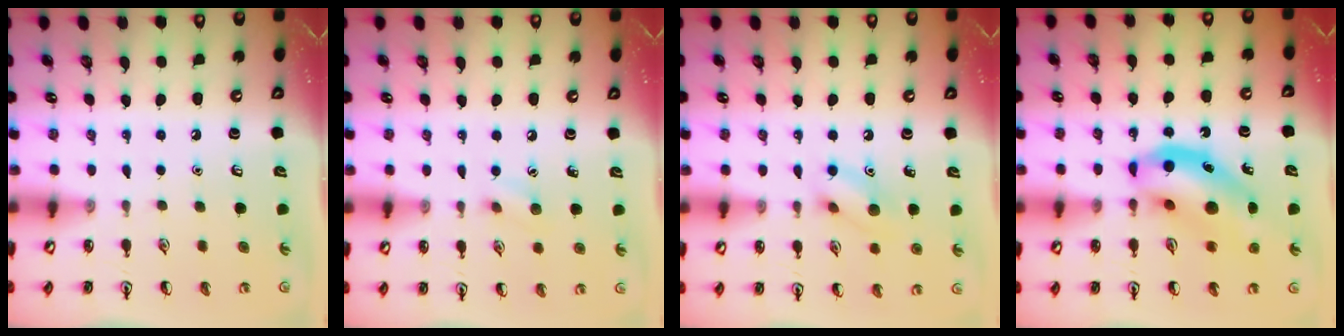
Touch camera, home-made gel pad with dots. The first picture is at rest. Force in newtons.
{"total": 5.7, "press": 5.5, "slide": 1.7}
{"total": 8.8, "press": 8.8, "slide": 0.4}
{"total": 13.2, "press": 12.6, "slide": 3.9}